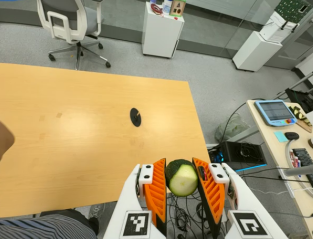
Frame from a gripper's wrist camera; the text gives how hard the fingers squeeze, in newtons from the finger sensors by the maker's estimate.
{"total": 9.7, "left": 9.0, "right": 10.3}